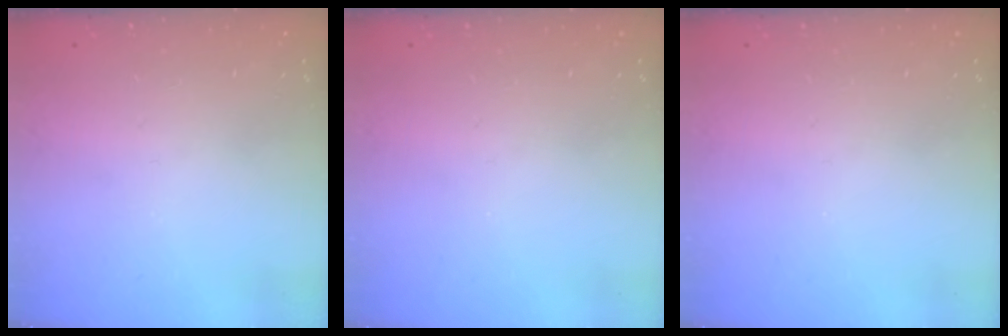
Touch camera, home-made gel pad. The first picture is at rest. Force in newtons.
{"total": 0.0}
{"total": 0.0}